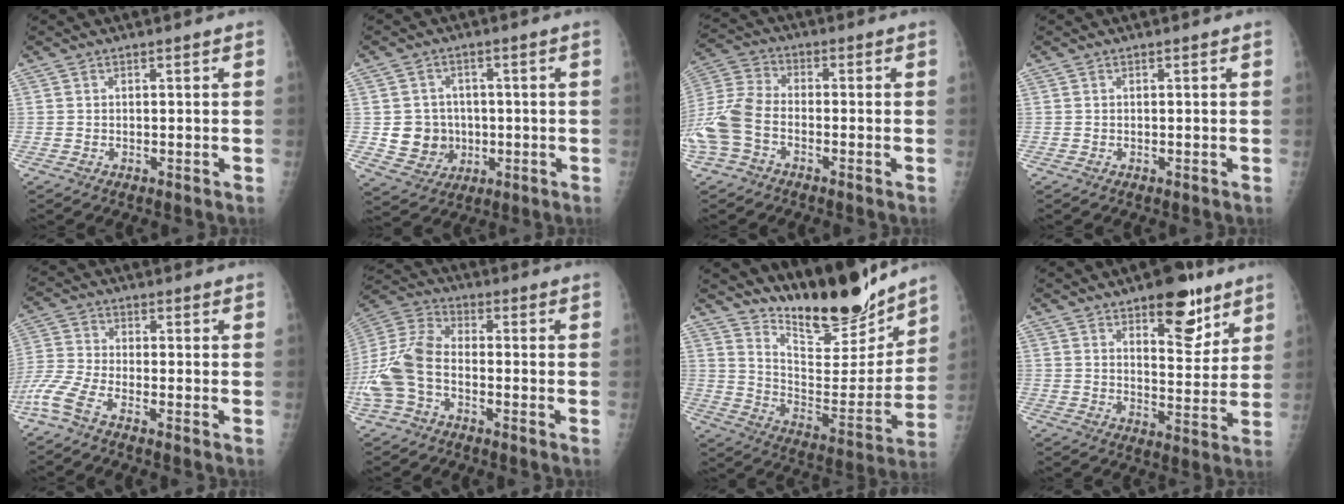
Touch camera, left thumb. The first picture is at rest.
{"total": 7.6, "force": [-0.3, 7.2, 2.5], "torque": [-0.001, 0.006, 0.006]}
{"total": 11.1, "force": [-3.9, 7.0, 7.7], "torque": [-0.174, 0.024, -0.084]}
{"total": 0.0}
{"total": 6.2, "force": [-4.3, 1.1, 4.4], "torque": [-0.116, 0.000, -0.102]}
{"total": 11.4, "force": [-3.7, 6.8, 8.3], "torque": [-0.186, 0.030, -0.081]}
{"total": 19.4, "force": [17.0, 5.1, 8.0], "torque": [-0.079, -0.130, 0.277]}
{"total": 12.0, "force": [7.5, 5.2, 7.8], "torque": [-0.069, -0.044, 0.108]}